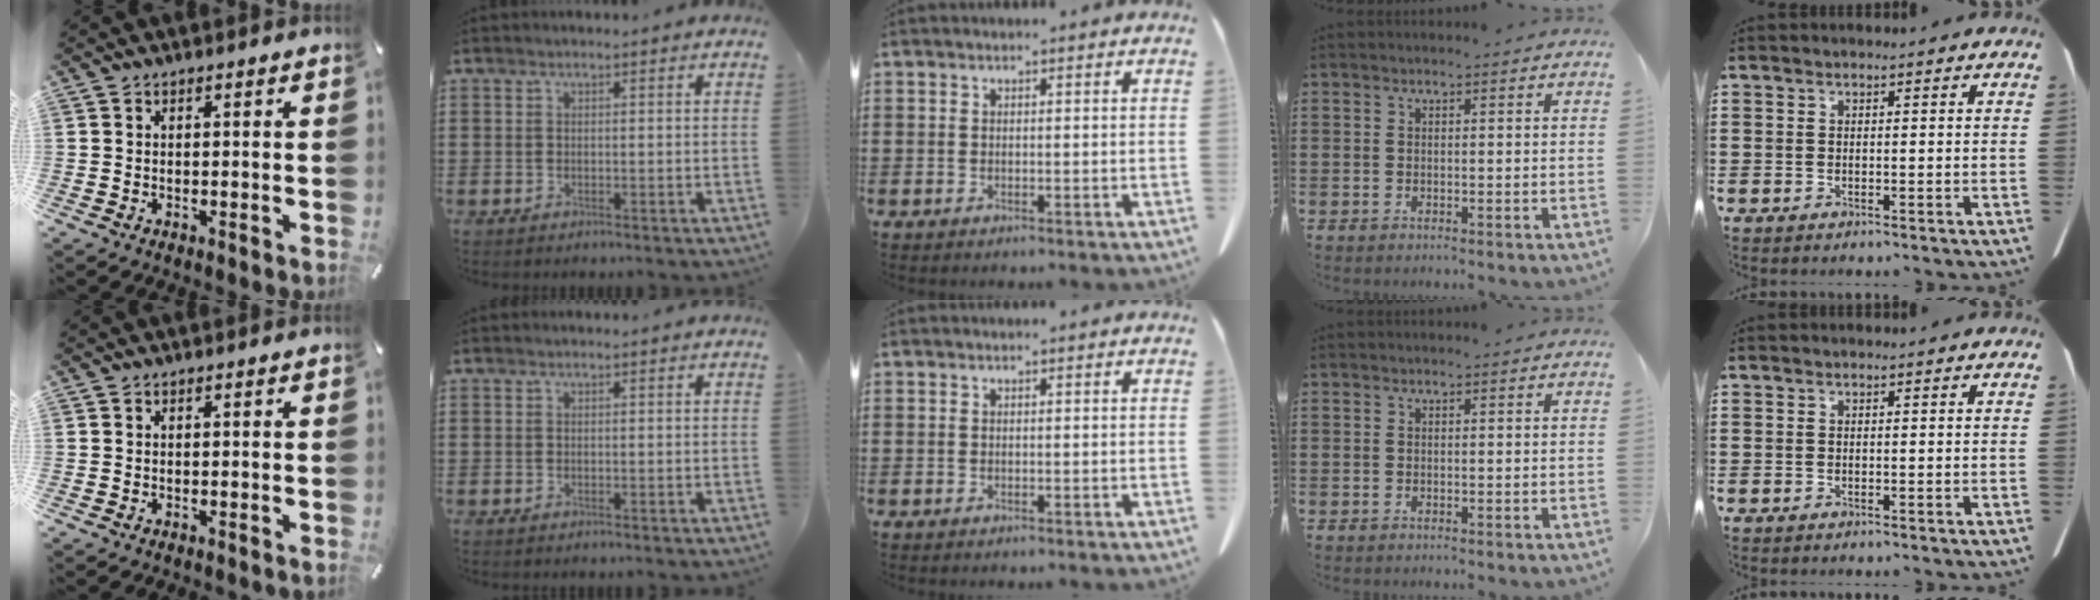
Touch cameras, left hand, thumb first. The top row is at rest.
{}